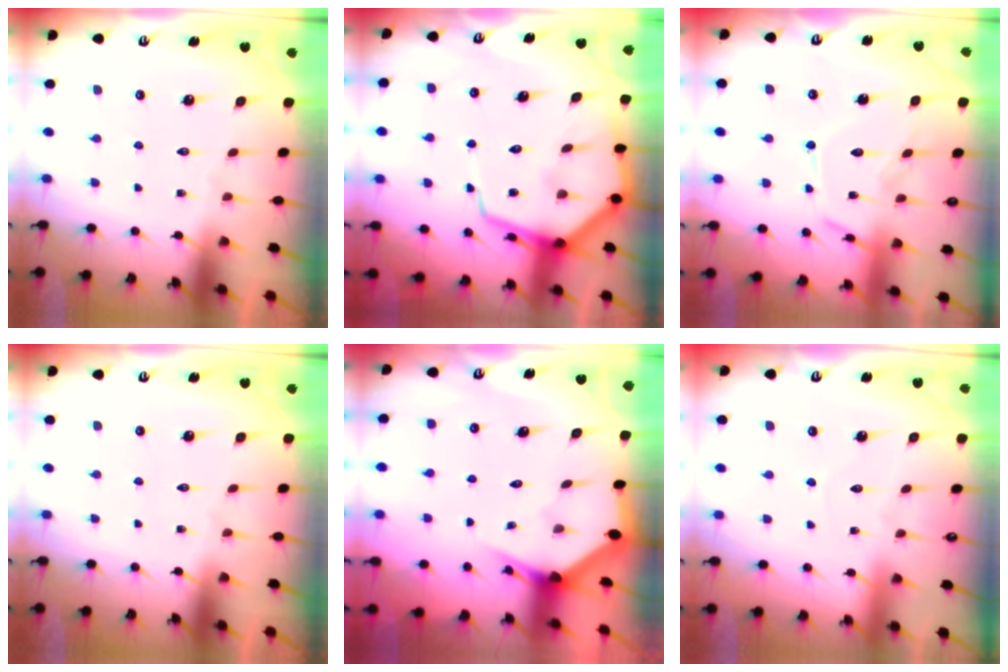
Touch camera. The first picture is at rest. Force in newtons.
{"total": 10.3, "press": 10.3, "slide": 1.1}
{"total": 12.9, "press": 12.8, "slide": 0.9}
{"total": 0.0}
{"total": 2.8, "press": 2.8, "slide": 0.1}
{"total": 2.9, "press": 2.9, "slide": 0.3}